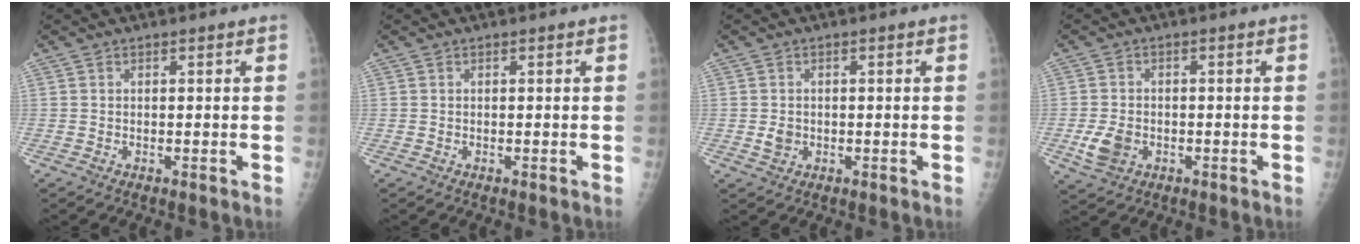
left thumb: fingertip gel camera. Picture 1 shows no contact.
{"total": 0.0}
{"total": 2.2, "force": [-0.4, 1.9, 1.0], "torque": [-0.009, 0.001, -0.003]}
{"total": 5.1, "force": [-1.7, 3.7, 3.0], "torque": [-0.055, 0.002, -0.024]}